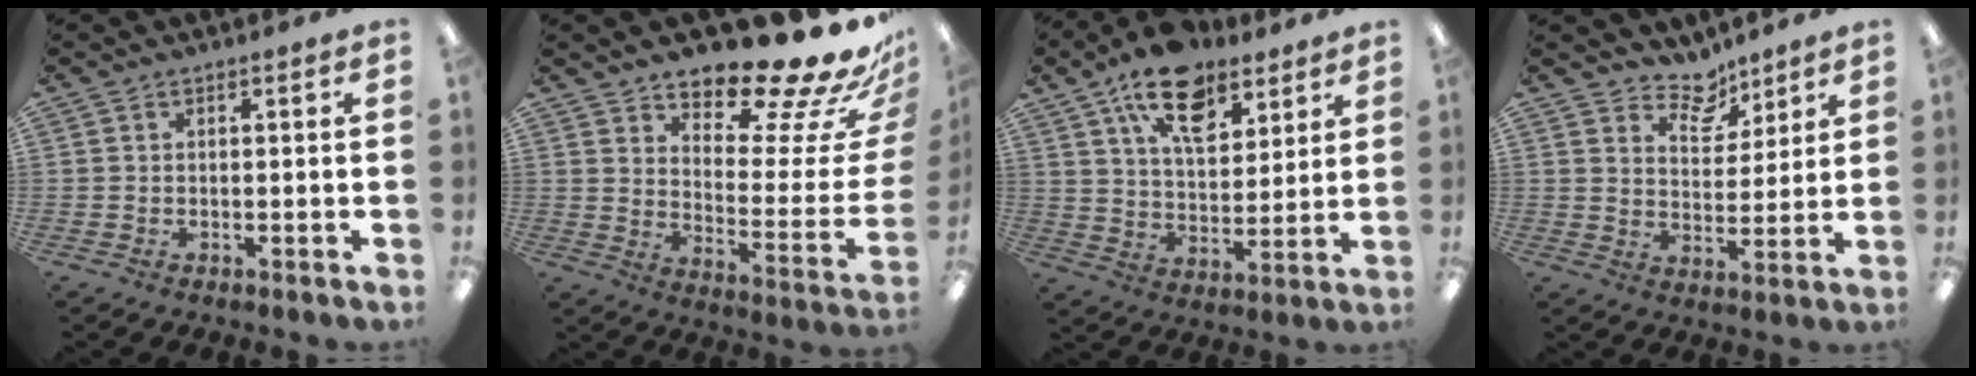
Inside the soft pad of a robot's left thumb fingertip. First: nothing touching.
{"total": 18.9, "force": [15.9, 5.2, 8.8], "torque": [-0.107, -0.128, 0.255]}
{"total": 16.4, "force": [10.7, 8.5, 9.1], "torque": [-0.139, -0.047, 0.189]}
{"total": 8.3, "force": [7.0, 4.1, 1.6], "torque": [-0.022, -0.052, 0.128]}